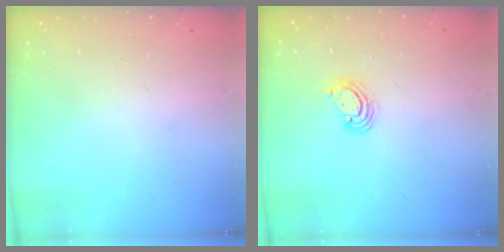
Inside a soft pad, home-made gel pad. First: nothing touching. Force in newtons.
{"total": 4.0, "press": 4.0, "slide": 0.3}